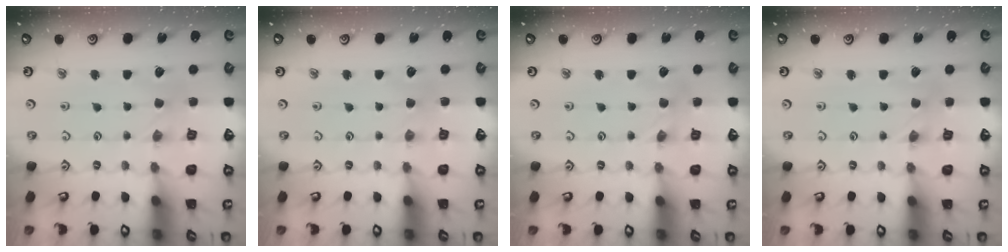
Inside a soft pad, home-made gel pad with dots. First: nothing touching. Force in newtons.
{"total": 2.7, "press": 2.6, "slide": 0.4}
{"total": 1.6, "press": 1.6, "slide": 0.1}
{"total": 0.0}